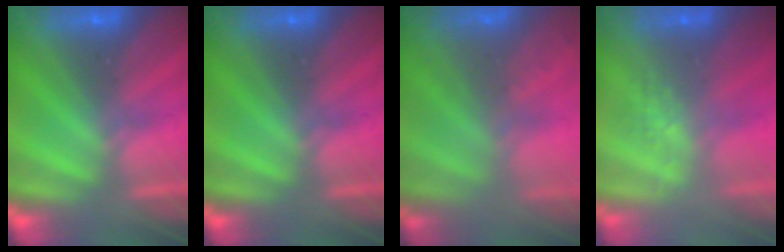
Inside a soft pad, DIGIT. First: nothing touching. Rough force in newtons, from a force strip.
{"total": 0.0}
{"total": 7.1}
{"total": 2.7}